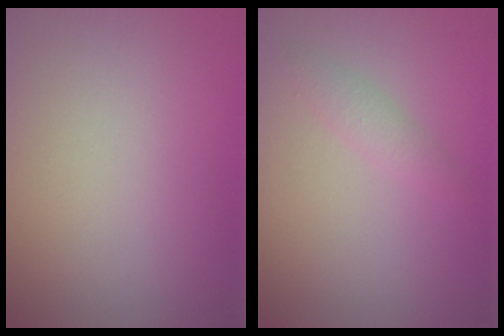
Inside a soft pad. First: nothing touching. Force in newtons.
{"total": 1.4, "press": 1.4, "slide": 0.0}